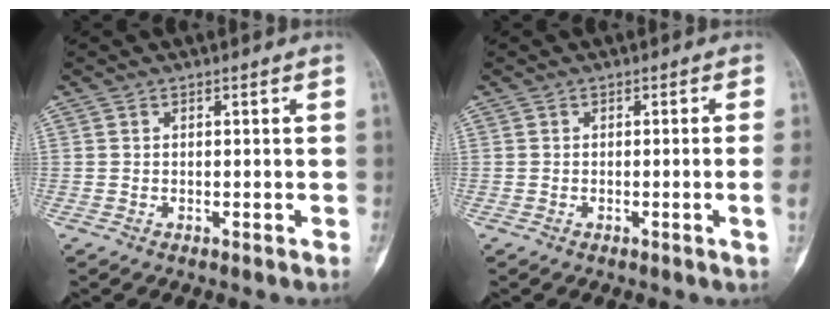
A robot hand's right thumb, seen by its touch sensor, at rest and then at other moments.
{"total": 2.2, "force": [-0.4, -0.6, 2.1], "torque": [-0.041, 0.005, -0.003]}